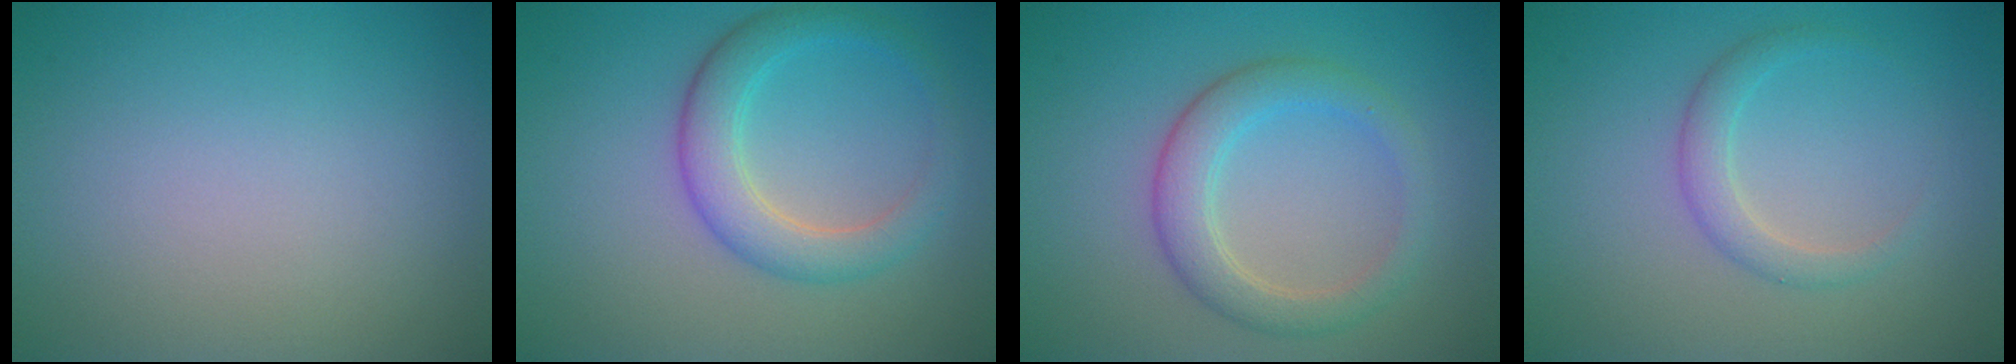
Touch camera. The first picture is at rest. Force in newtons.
{"total": 4.0, "press": 4.0, "slide": 0.1}
{"total": 3.7, "press": 3.7, "slide": 0.3}
{"total": 2.0, "press": 2.0, "slide": 0.0}